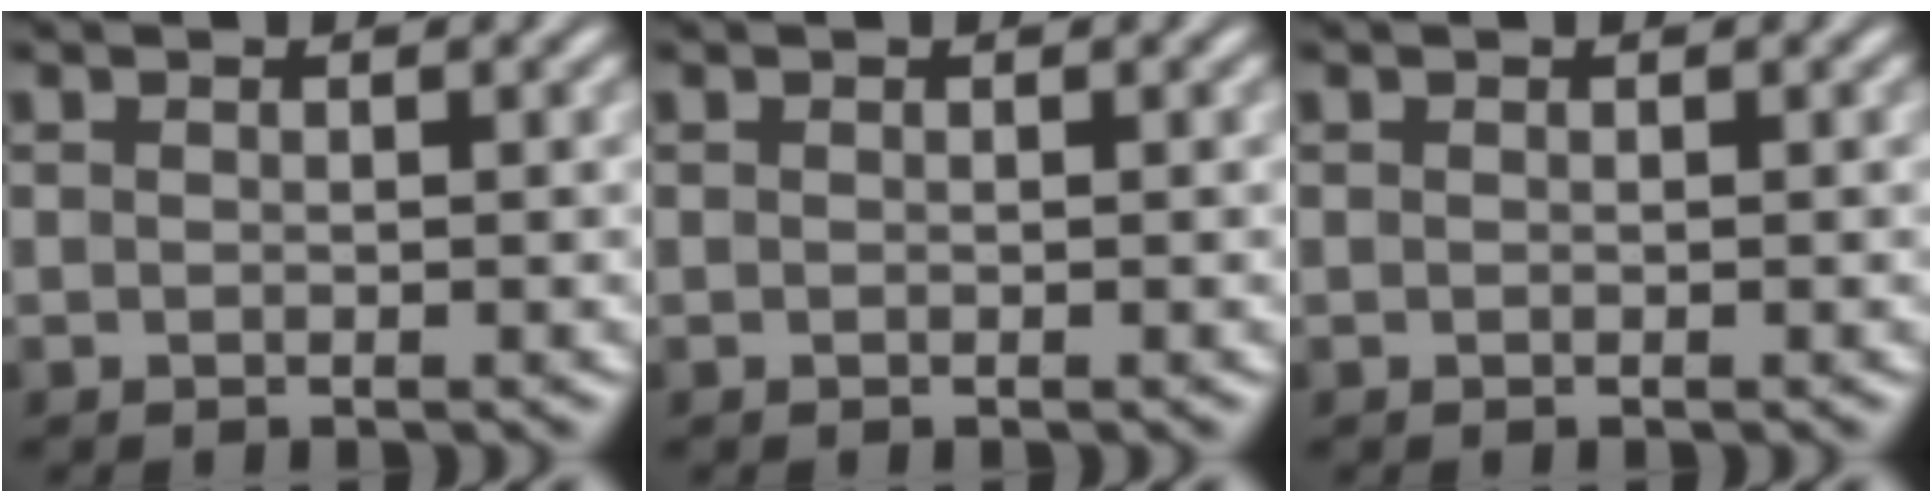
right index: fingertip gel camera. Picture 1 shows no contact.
{"total": 0.0}
{"total": 0.0}